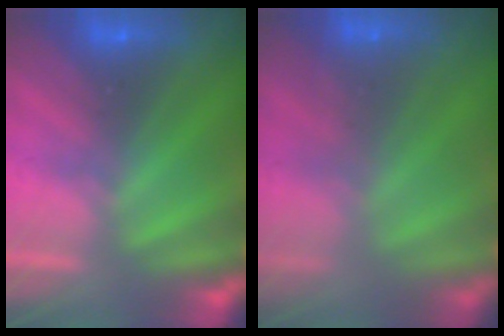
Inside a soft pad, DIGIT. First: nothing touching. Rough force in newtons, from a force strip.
{"total": 7.4}